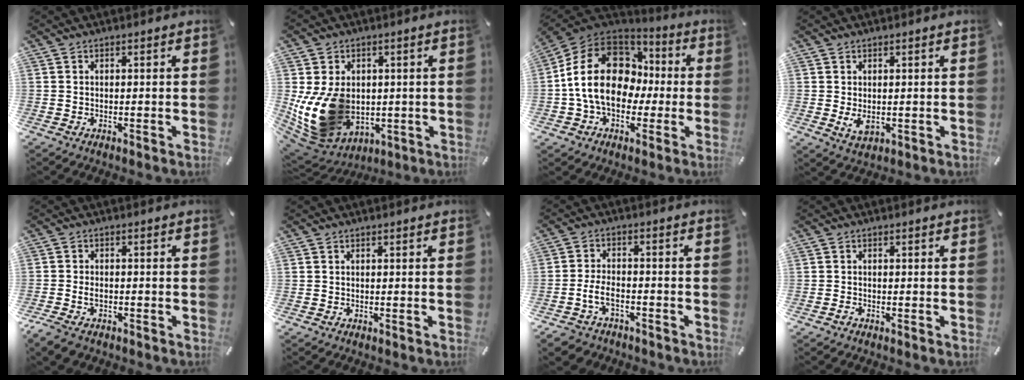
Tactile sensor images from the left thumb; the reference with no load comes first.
{"total": 15.8, "force": [-0.2, 12.5, 9.7], "torque": [-0.211, -0.014, 0.003]}
{"total": 19.4, "force": [-0.2, 15.2, 12.1], "torque": [-0.240, 0.019, 0.001]}
{"total": 3.1, "force": [0.0, 2.0, 2.3], "torque": [-0.049, -0.006, -0.002]}
{"total": 3.2, "force": [-1.6, 2.1, 1.9], "torque": [-0.047, 0.004, -0.032]}
{"total": 0.0}
{"total": 6.0, "force": [-2.8, 3.9, 3.6], "torque": [-0.085, 0.013, -0.057]}
{"total": 0.8, "force": [-0.6, 0.3, 0.4], "torque": [-0.008, -0.001, -0.012]}